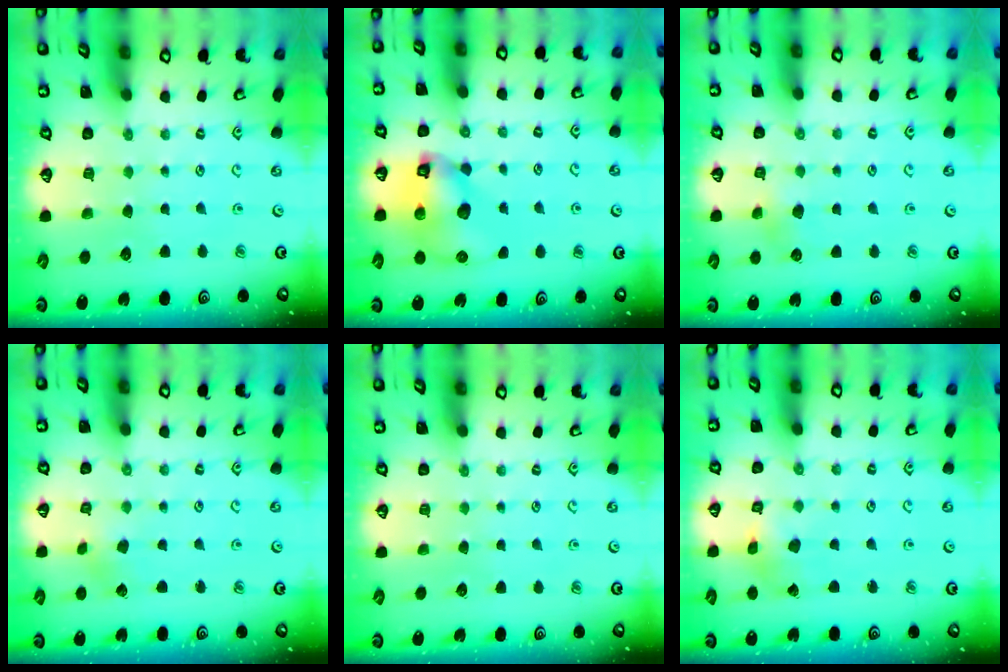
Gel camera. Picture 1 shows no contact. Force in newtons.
{"total": 12.2, "press": 12.1, "slide": 1.8}
{"total": 3.9, "press": 3.8, "slide": 0.5}
{"total": 1.8, "press": 1.7, "slide": 0.6}
{"total": 0.0}
{"total": 2.8, "press": 2.8, "slide": 0.5}